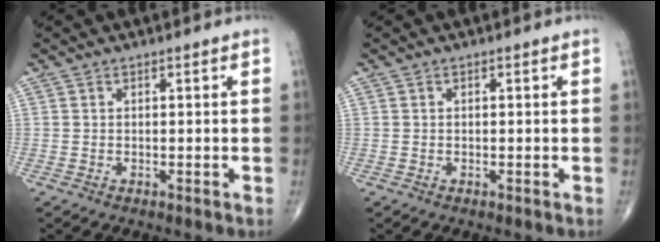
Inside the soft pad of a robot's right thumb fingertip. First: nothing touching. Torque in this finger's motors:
{"motor_torque": [0.05, -0.09, -0.18, -0.07, 0.01]}